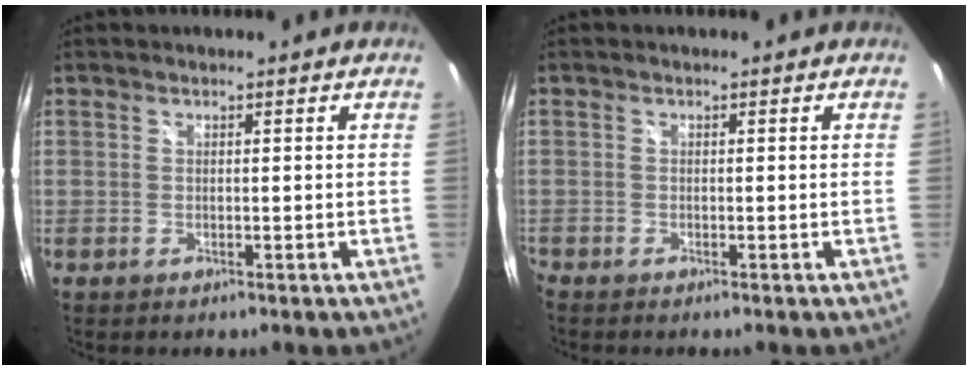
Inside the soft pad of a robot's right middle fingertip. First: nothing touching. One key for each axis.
{"total": 0.6, "fx": -0.6, "fy": -0.1, "fz": 0.2, "tx": -0.002, "ty": -0.004, "tz": -0.015}